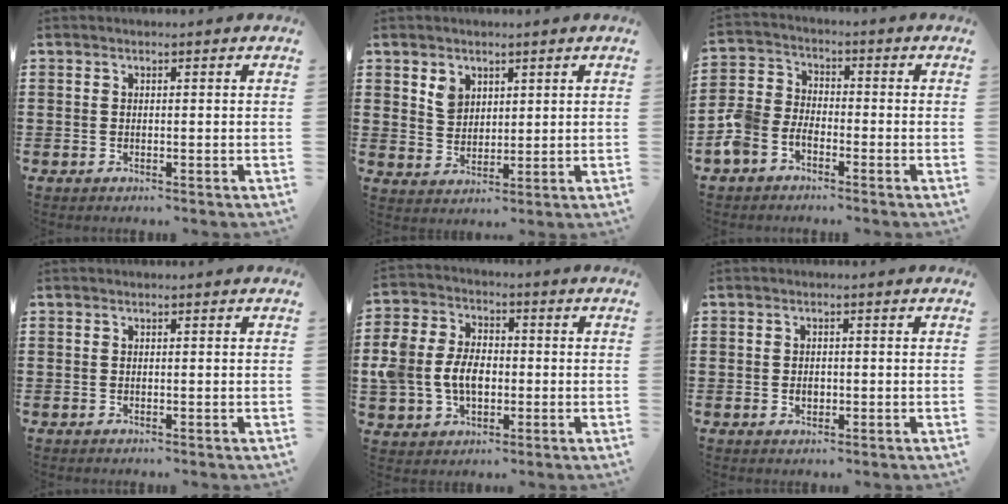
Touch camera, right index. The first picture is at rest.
{"total": 3.8, "force": [2.2, 2.9, 1.2], "torque": [-0.025, 0.007, 0.040]}
{"total": 4.4, "force": [-3.3, 2.6, 1.3], "torque": [-0.058, -0.004, -0.075]}
{"total": 0.0}
{"total": 7.9, "force": [-0.9, 5.9, 5.1], "torque": [-0.136, 0.005, -0.023]}
{"total": 1.5, "force": [-0.3, 1.0, 1.1], "torque": [-0.024, 0.004, -0.006]}